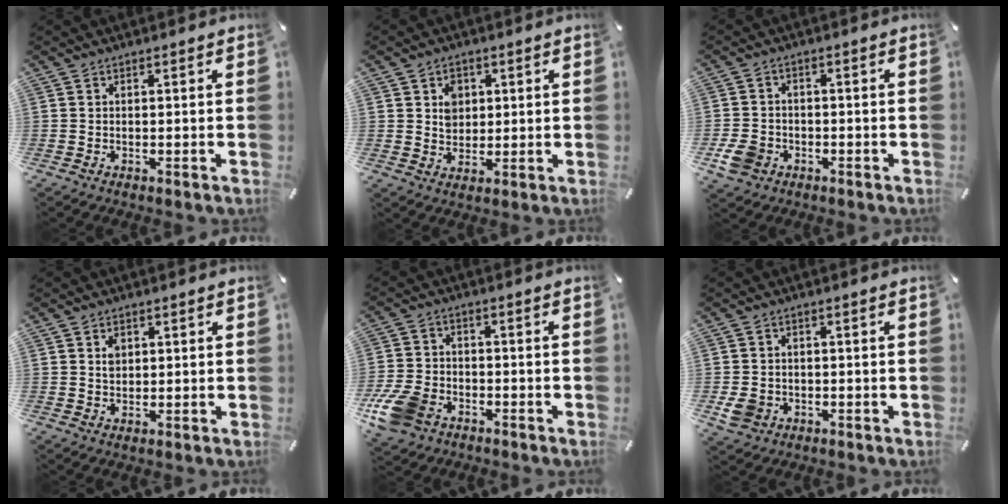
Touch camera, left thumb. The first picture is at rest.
{"total": 4.8, "force": [1.2, 4.4, 1.5], "torque": [-0.019, -0.001, 0.017]}
{"total": 6.0, "force": [-2.4, 4.8, 2.6], "torque": [-0.058, 0.004, -0.047]}
{"total": 2.2, "force": [0.9, 1.8, 0.8], "torque": [-0.004, -0.005, 0.012]}
{"total": 10.4, "force": [-5.3, 7.2, 5.4], "torque": [-0.123, 0.026, -0.097]}
{"total": 4.5, "force": [-1.2, 3.9, 2.0], "torque": [-0.038, 0.000, -0.021]}